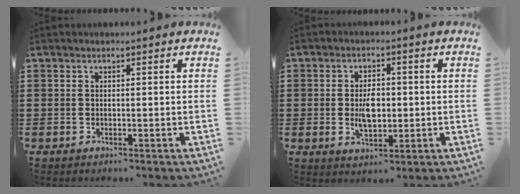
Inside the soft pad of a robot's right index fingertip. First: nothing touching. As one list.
[{"total": 4.9, "force": [-0.2, 2.8, 4.0], "torque": [-0.070, 0.006, -0.005]}]